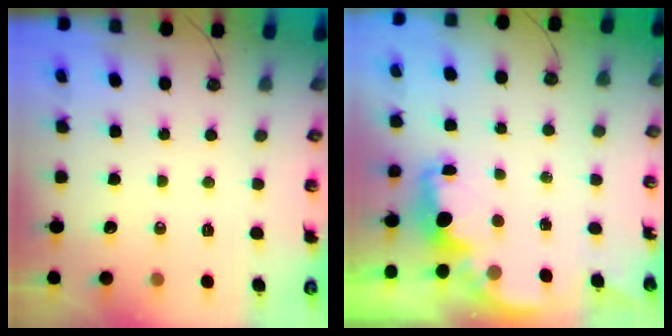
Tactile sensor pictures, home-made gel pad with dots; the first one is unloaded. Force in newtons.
{"total": 2.2, "press": 2.1, "slide": 0.7}